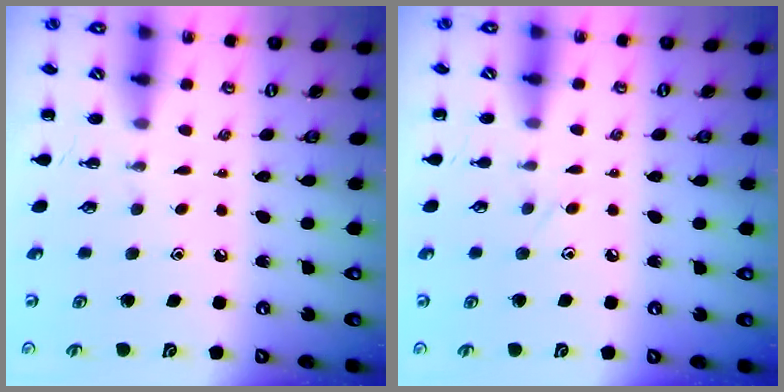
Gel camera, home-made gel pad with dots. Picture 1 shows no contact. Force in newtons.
{"total": 6.0, "press": 5.6, "slide": 2.1}